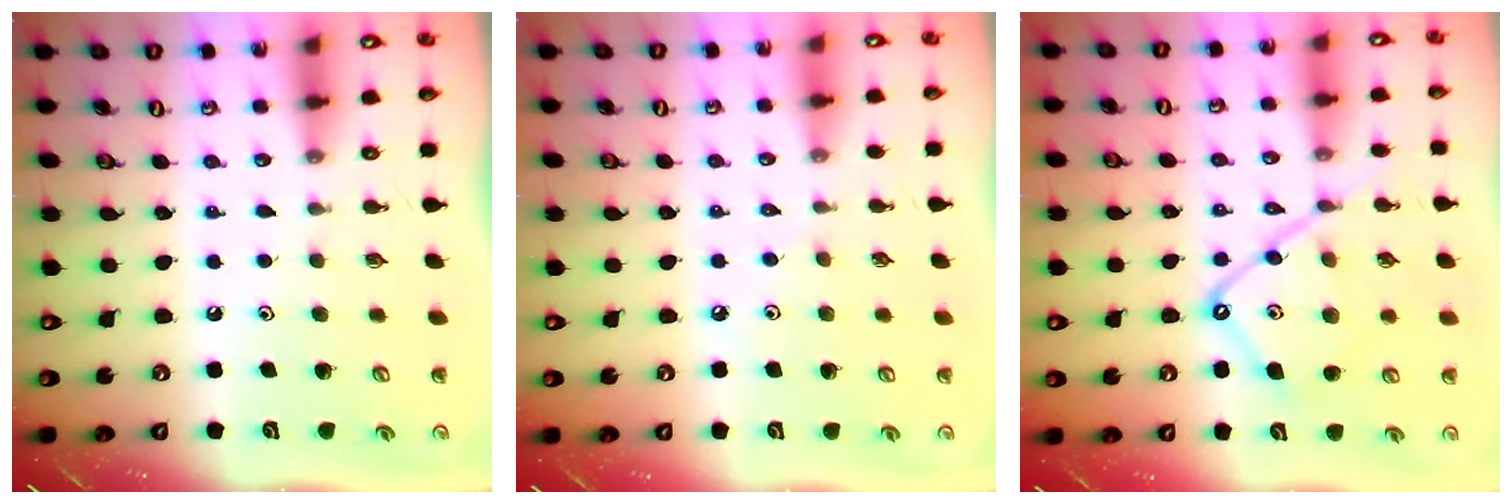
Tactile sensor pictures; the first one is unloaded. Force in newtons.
{"total": 2.9, "press": 2.9, "slide": 0.6}
{"total": 14.2, "press": 14.1, "slide": 1.5}